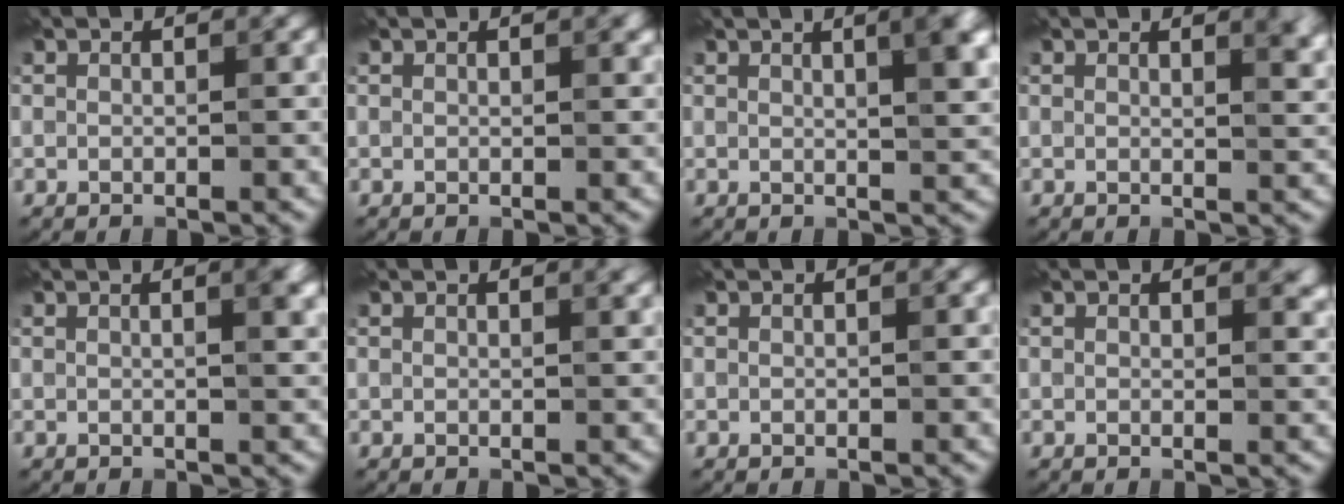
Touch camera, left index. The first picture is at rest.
{"total": 0.9, "force": [0.4, 0.2, 0.7], "torque": [-0.008, 0.000, 0.007]}
{"total": 5.5, "force": [2.2, 1.8, 4.7], "torque": [-0.034, 0.016, 0.017]}
{"total": 2.9, "force": [1.7, 1.0, 2.2], "torque": [-0.009, 0.003, 0.021]}
{"total": 3.7, "force": [1.1, 1.5, 3.2], "torque": [-0.017, 0.016, 0.001]}
{"total": 1.4, "force": [0.9, 0.5, 1.0], "torque": [-0.004, 0.003, 0.009]}
{"total": 0.0}
{"total": 1.1, "force": [0.7, 0.5, 0.7], "torque": [-0.004, -0.002, 0.012]}